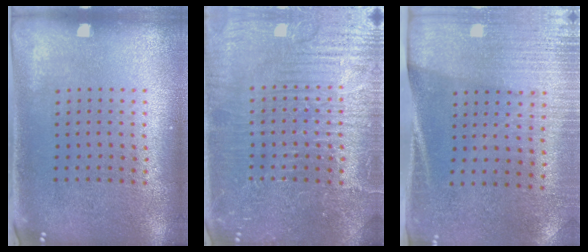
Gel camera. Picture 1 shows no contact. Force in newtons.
{"total": 4.6, "press": 4.6, "slide": 0.6}
{"total": 2.9, "press": 2.6, "slide": 1.3}